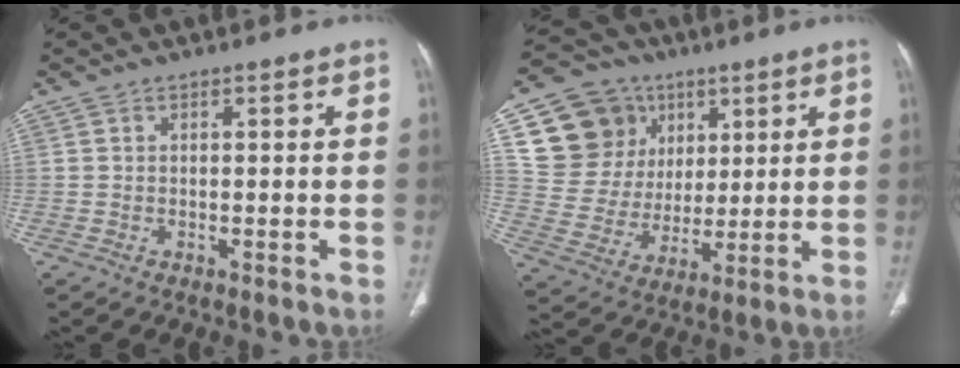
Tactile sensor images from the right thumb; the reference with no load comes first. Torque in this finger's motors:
{"motor_torque": [1.33, 1.41, 0.09, -0.34, -0.06]}